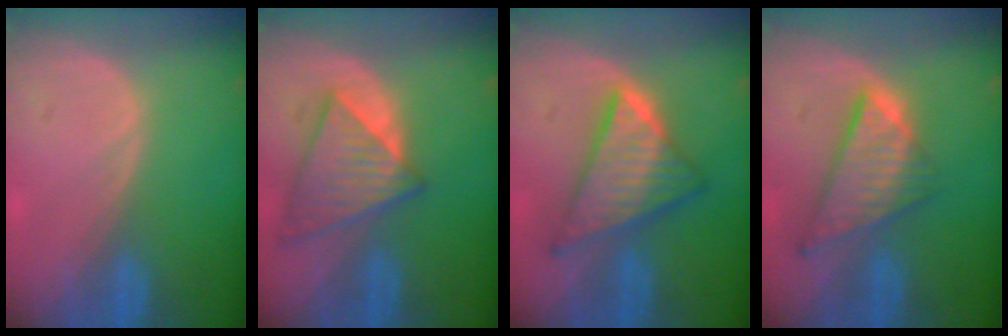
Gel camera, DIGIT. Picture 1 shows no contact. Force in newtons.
{"total": 7.6, "press": 7.3, "slide": 2.2}
{"total": 9.0, "press": 9.0, "slide": 0.7}
{"total": 8.6, "press": 7.3, "slide": 4.5}